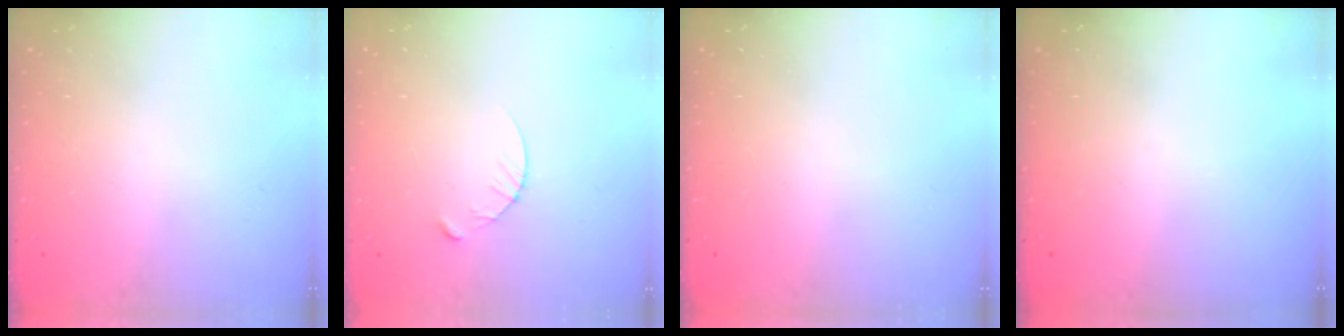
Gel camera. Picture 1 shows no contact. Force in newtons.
{"total": 3.4, "press": 3.4, "slide": 0.4}
{"total": 0.0}
{"total": 0.0}